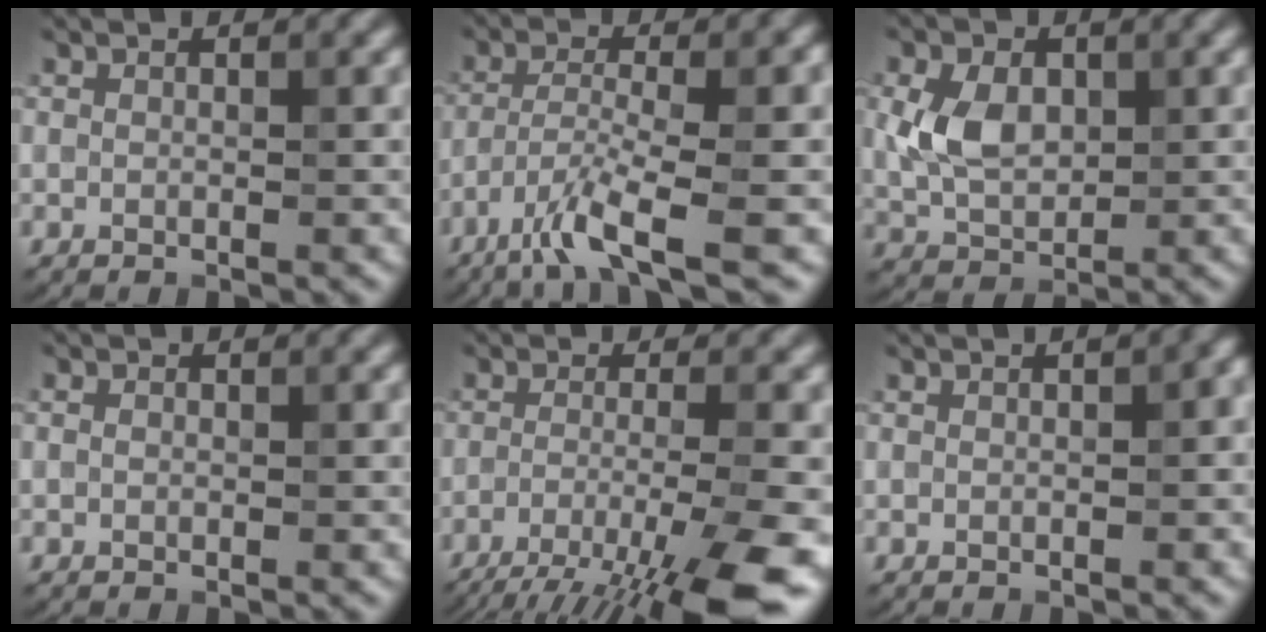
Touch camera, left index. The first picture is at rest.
{"total": 5.8, "force": [-3.7, 0.7, 4.5], "torque": [-0.079, 0.001, -0.078]}
{"total": 4.6, "force": [0.5, 3.3, 3.2], "torque": [-0.070, 0.000, 0.010]}
{"total": 0.5, "force": [0.0, 0.4, 0.3], "torque": [-0.004, -0.001, -0.002]}
{"total": 10.7, "force": [-7.1, 1.7, 7.8], "torque": [-0.119, -0.007, -0.111]}
{"total": 1.6, "force": [-0.2, 0.2, 1.5], "torque": [-0.020, 0.003, -0.002]}